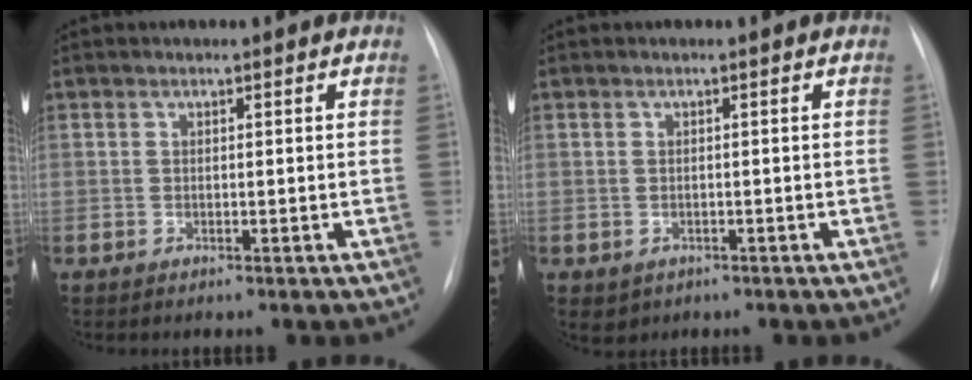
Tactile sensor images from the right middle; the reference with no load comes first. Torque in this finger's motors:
{"motor_torque": [0.35, -0.16, 0.02, 0.00]}